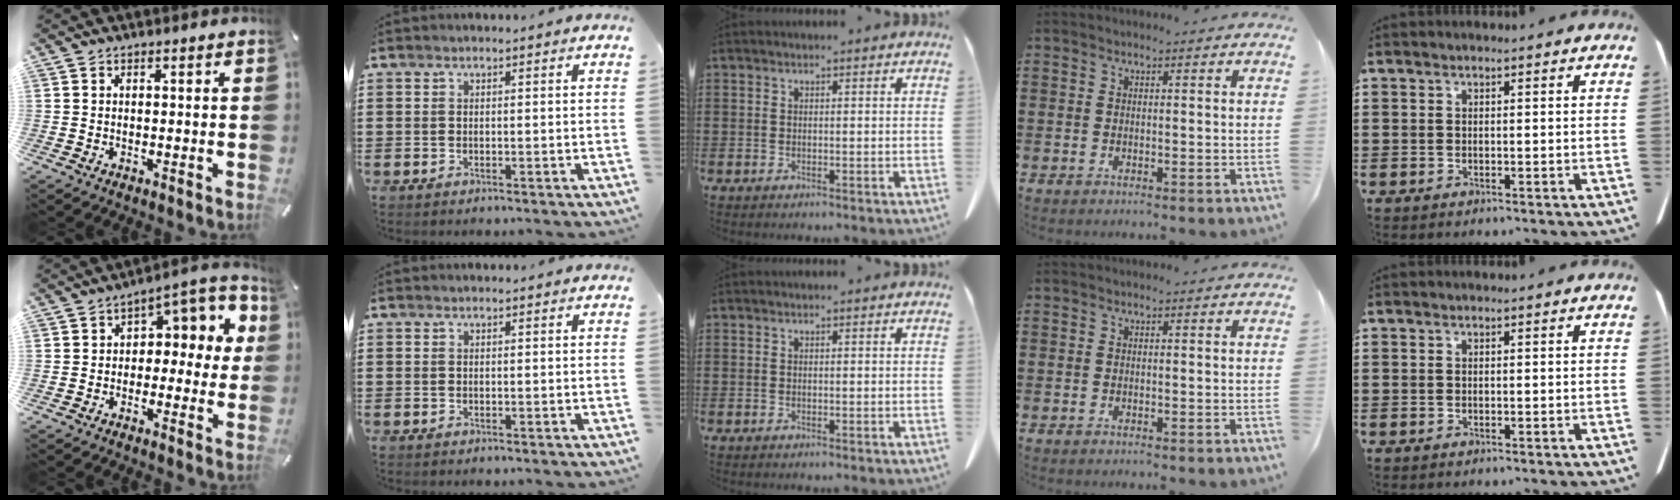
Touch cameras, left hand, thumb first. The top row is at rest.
{"thumb": {"total": 8.4, "force": [1.5, 5.2, 6.4], "torque": [-0.074, -0.017, 0.018]}}